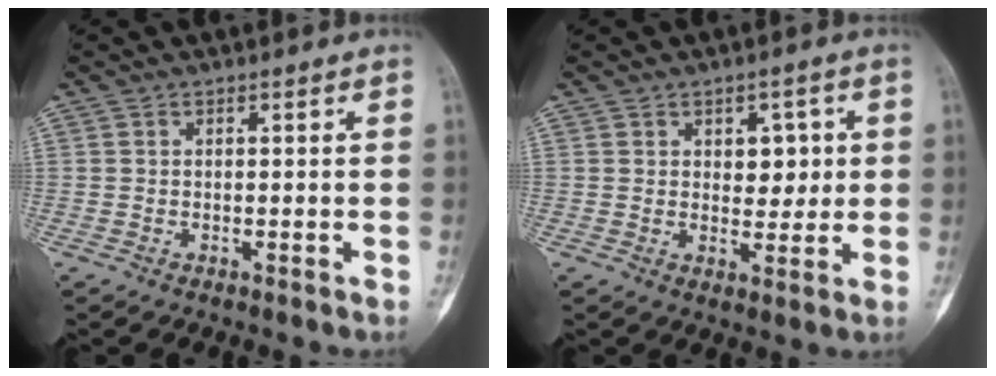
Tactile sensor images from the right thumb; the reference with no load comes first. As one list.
[{"total": 5.6, "force": [1.4, 3.6, 4.0], "torque": [-0.021, -0.008, 0.019]}]